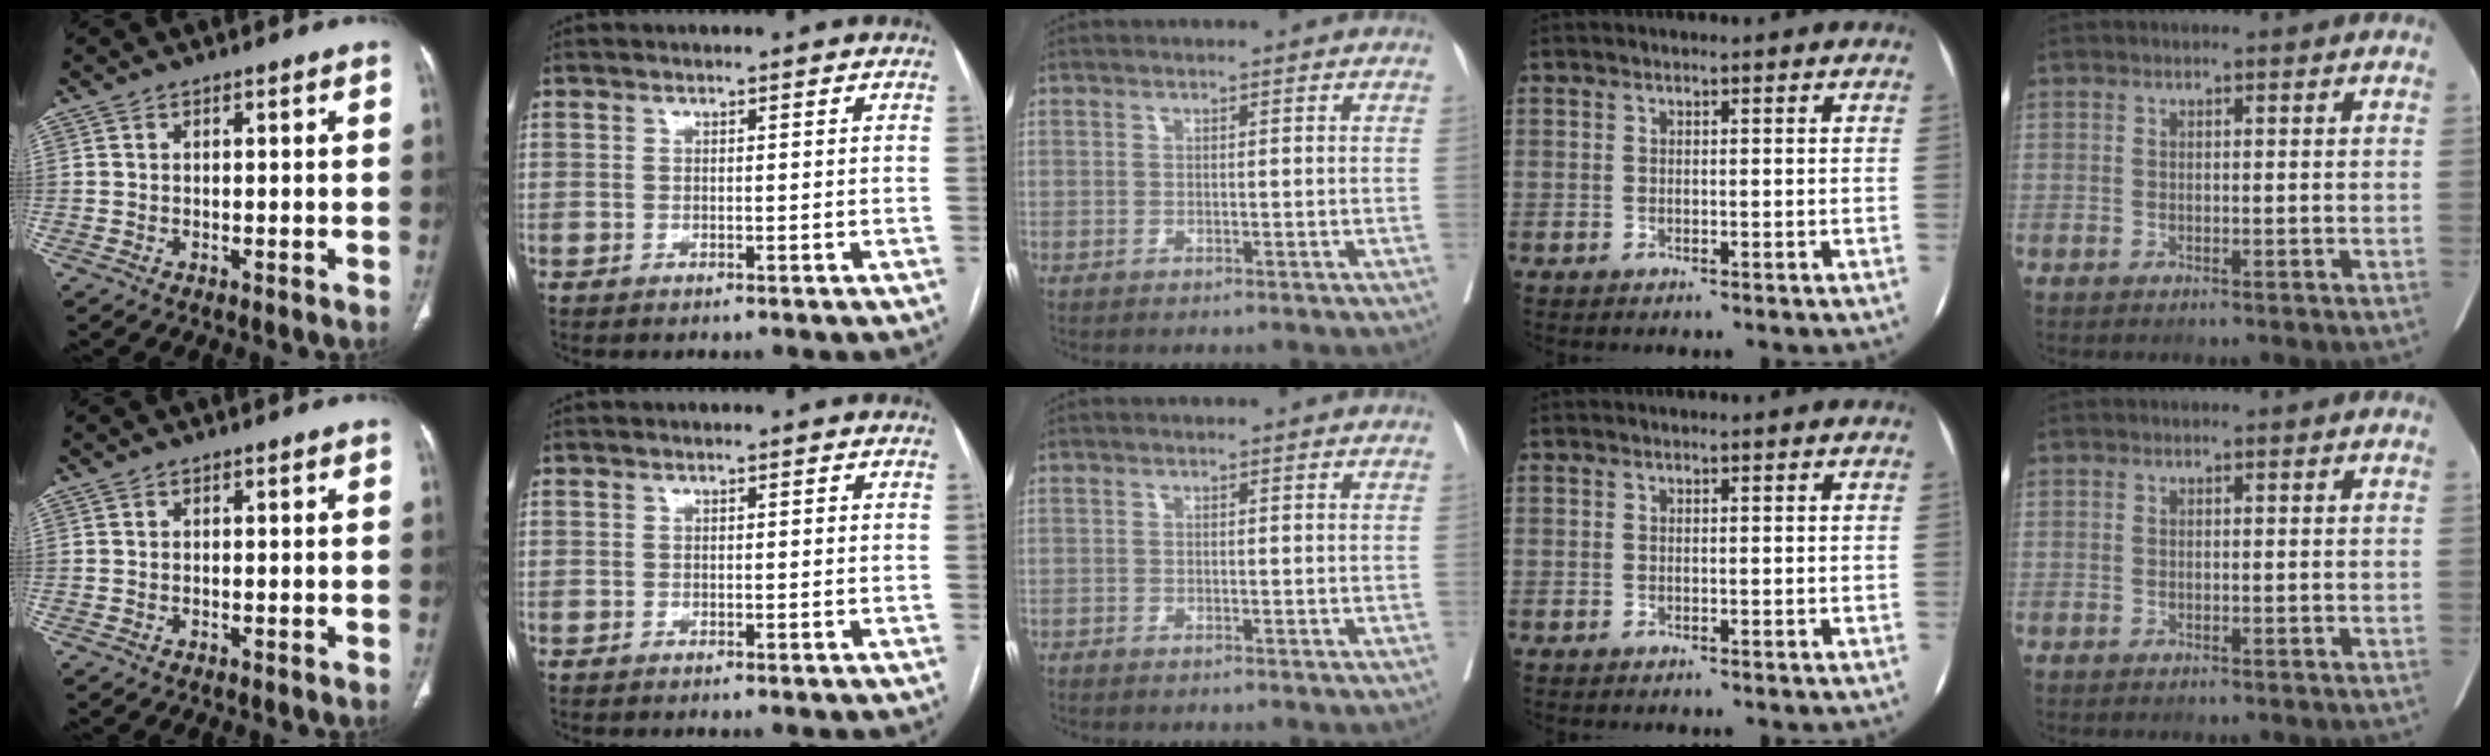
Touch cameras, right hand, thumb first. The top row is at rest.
{"middle": {"total": 0.5, "force": [-0.5, 0.0, 0.1], "torque": [-0.004, 0.000, -0.011]}}